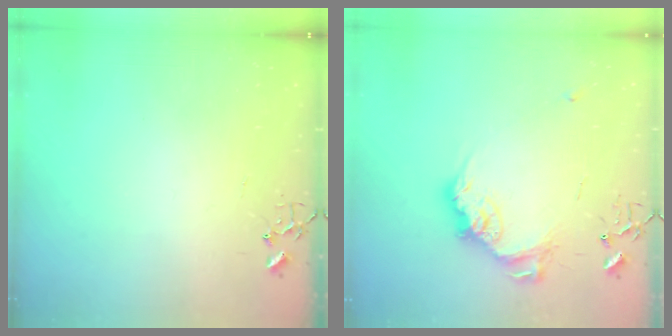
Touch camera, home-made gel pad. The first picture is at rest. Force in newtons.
{"total": 15.4, "press": 15.4, "slide": 1.0}